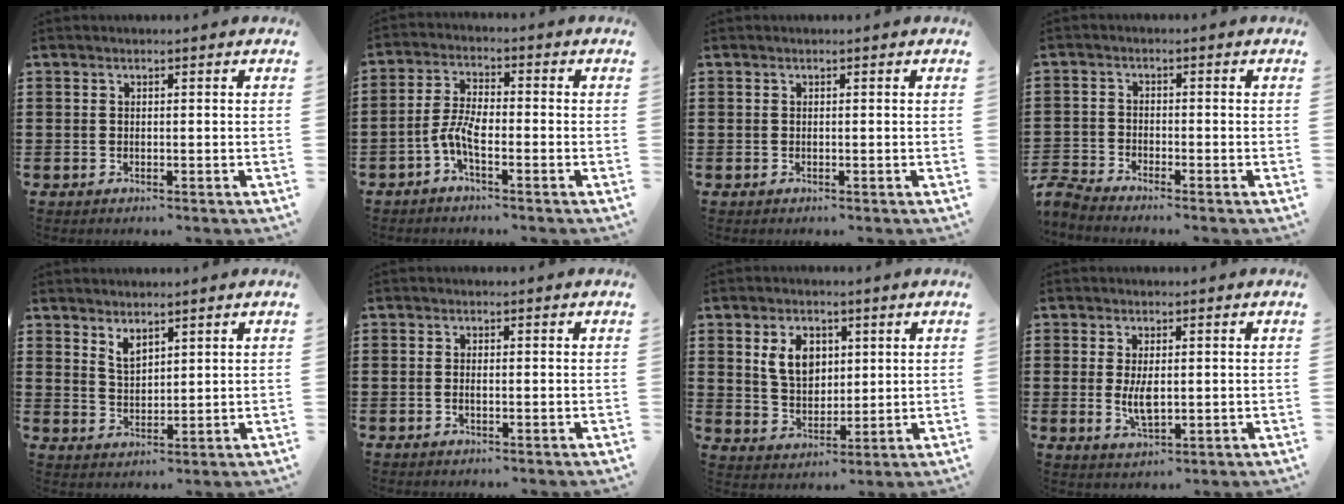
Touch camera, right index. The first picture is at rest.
{"total": 5.0, "force": [-2.2, 1.6, 4.2], "torque": [-0.106, -0.007, -0.049]}
{"total": 0.0}
{"total": 2.8, "force": [-2.8, 0.1, 0.0], "torque": [-0.021, -0.005, -0.064]}
{"total": 3.1, "force": [2.3, 1.5, 1.3], "torque": [-0.033, 0.004, 0.043]}
{"total": 0.8, "force": [-0.3, 0.1, 0.7], "torque": [-0.013, -0.004, -0.005]}
{"total": 6.3, "force": [2.1, 4.4, 4.0], "torque": [-0.086, 0.012, 0.034]}
{"total": 4.2, "force": [0.1, 1.9, 3.8], "torque": [-0.087, -0.002, -0.003]}